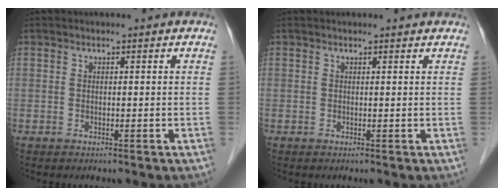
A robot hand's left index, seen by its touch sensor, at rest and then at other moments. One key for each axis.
{"total": 1.8, "fx": 1.7, "fy": 0.4, "fz": 0.4, "tx": -0.015, "ty": 0.007, "tz": 0.015}